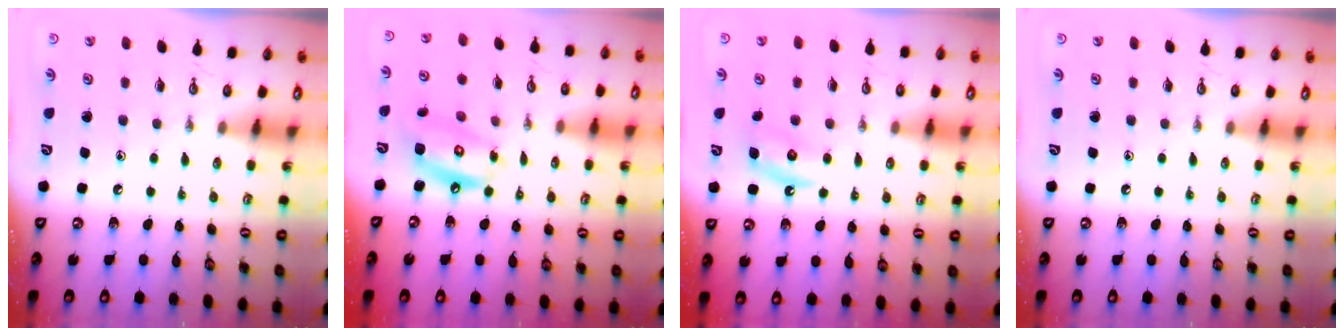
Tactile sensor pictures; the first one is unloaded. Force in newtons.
{"total": 10.2, "press": 10.1, "slide": 1.0}
{"total": 5.1, "press": 5.0, "slide": 0.9}
{"total": 0.0}